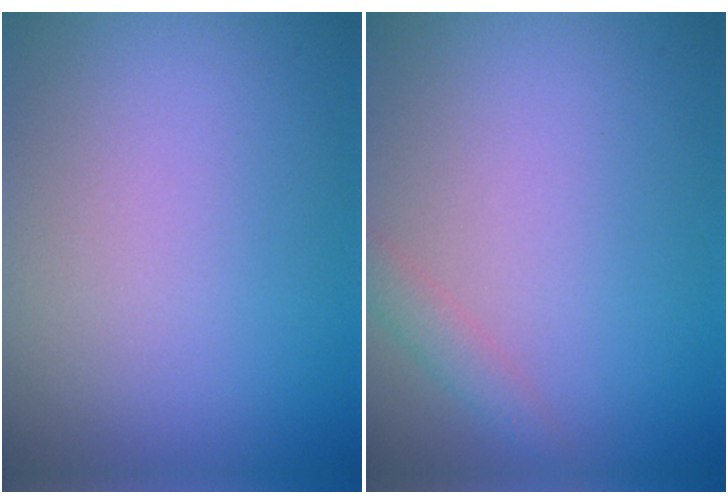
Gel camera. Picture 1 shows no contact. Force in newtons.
{"total": 1.5, "press": 1.5, "slide": 0.1}